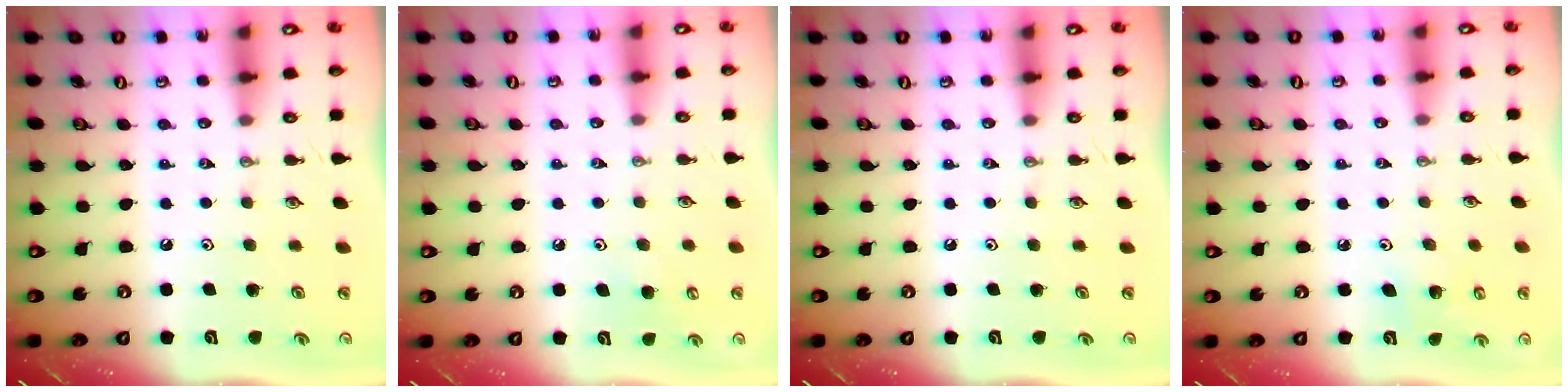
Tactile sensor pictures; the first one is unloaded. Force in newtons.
{"total": 4.4, "press": 4.4, "slide": 0.5}
{"total": 0.0}
{"total": 3.9, "press": 3.9, "slide": 0.4}